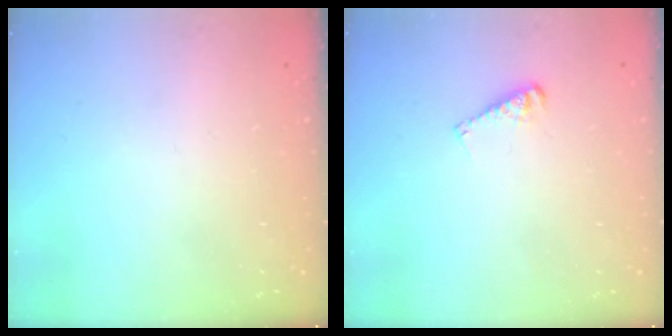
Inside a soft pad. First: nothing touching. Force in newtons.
{"total": 4.4, "press": 4.4, "slide": 0.4}